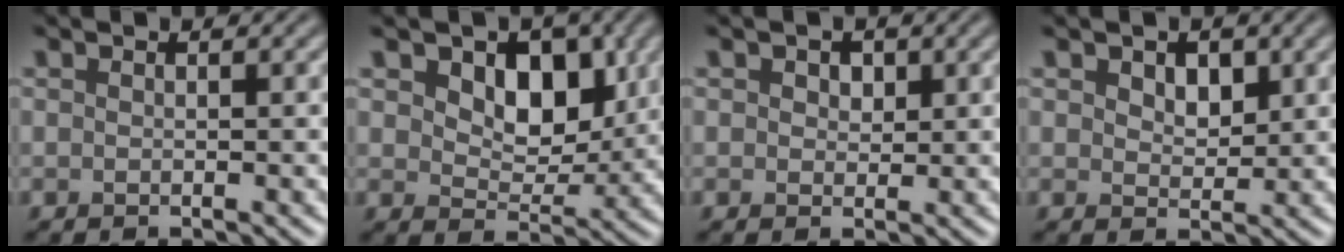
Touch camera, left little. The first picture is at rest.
{"total": 5.6, "force": [2.0, 3.6, 3.8], "torque": [-0.062, -0.014, 0.017]}
{"total": 2.0, "force": [0.8, 1.5, 1.1], "torque": [-0.021, 0.004, 0.004]}
{"total": 2.2, "force": [0.8, 1.5, 1.5], "torque": [-0.032, -0.004, 0.008]}